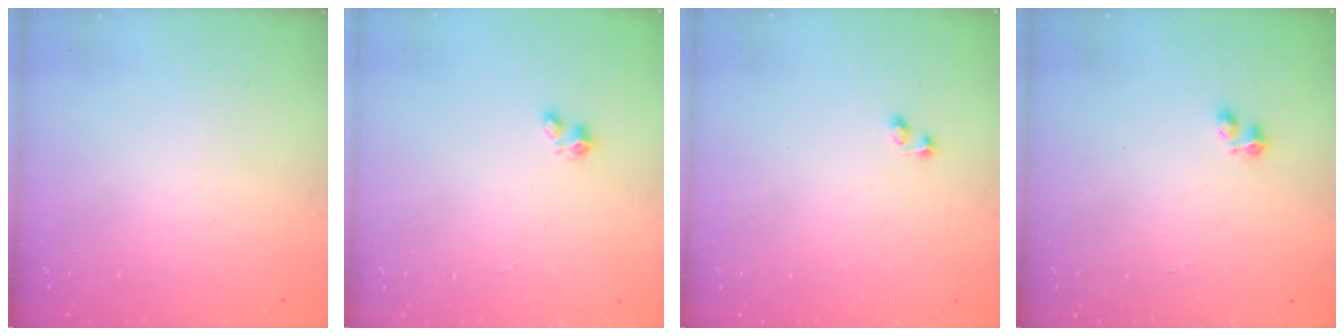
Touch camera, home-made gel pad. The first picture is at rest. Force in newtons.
{"total": 2.3, "press": 2.3, "slide": 0.3}
{"total": 1.0, "press": 0.9, "slide": 0.5}
{"total": 1.8, "press": 1.7, "slide": 0.5}